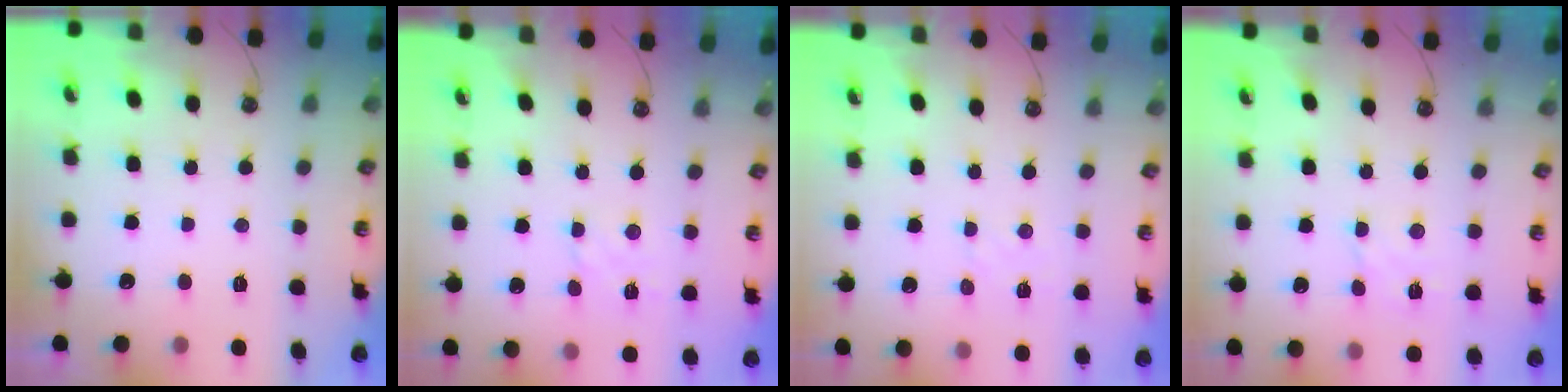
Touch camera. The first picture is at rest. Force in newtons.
{"total": 2.6, "press": 2.6, "slide": 0.6}
{"total": 1.9, "press": 1.9, "slide": 0.3}
{"total": 2.9, "press": 2.8, "slide": 0.6}